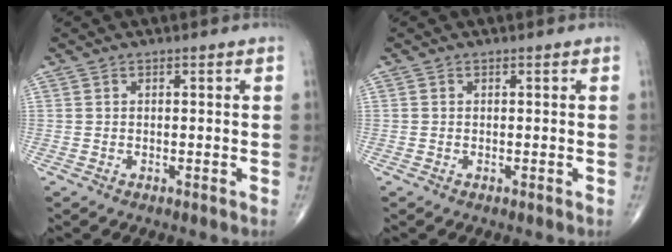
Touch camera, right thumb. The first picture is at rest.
{"total": 0.0}